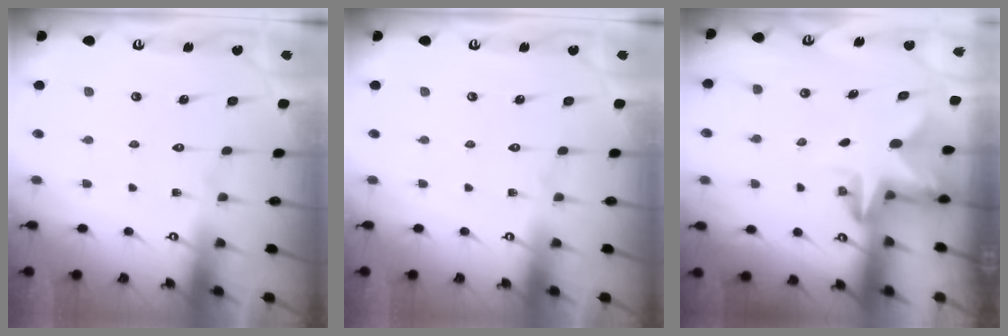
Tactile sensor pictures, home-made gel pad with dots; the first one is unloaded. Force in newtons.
{"total": 0.0}
{"total": 2.4, "press": 2.4, "slide": 0.4}